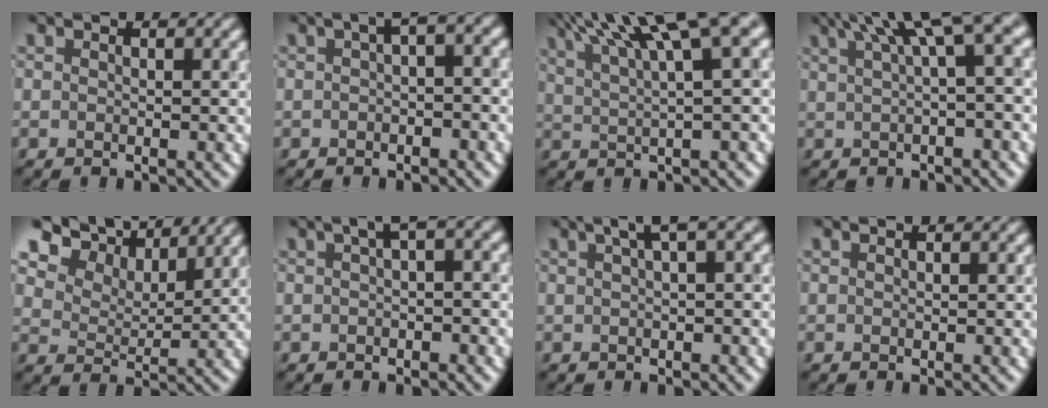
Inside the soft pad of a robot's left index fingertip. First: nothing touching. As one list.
[{"total": 2.4, "force": [-0.2, 0.7, 2.3], "torque": [-0.033, 0.013, -0.003]}, {"total": 10.3, "force": [6.3, 2.1, 7.9], "torque": [-0.082, 0.037, 0.089]}, {"total": 7.5, "force": [3.6, 1.8, 6.3], "torque": [-0.056, 0.033, 0.059]}, {"total": 10.3, "force": [7.7, 5.0, 4.6], "torque": [-0.106, 0.006, 0.141]}, {"total": 2.5, "force": [0.3, 0.4, 2.4], "torque": [-0.031, 0.017, 0.007]}, {"total": 2.8, "force": [1.2, 0.4, 2.5], "torque": [-0.028, 0.016, 0.022]}, {"total": 0.0}]